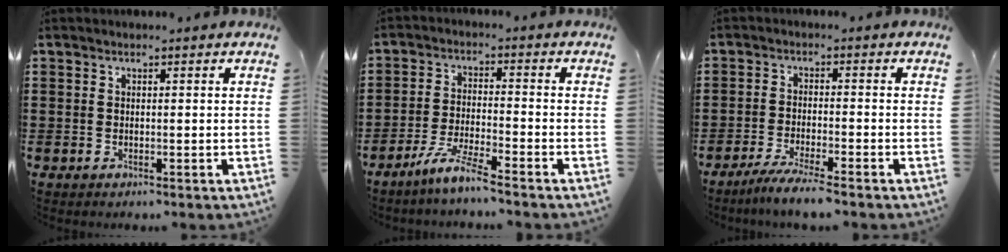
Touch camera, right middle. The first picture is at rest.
{"total": 5.6, "force": [-4.6, -0.1, 3.1], "torque": [-0.070, -0.012, -0.090]}
{"total": 4.0, "force": [-3.6, -0.3, 1.8], "torque": [-0.036, -0.008, -0.069]}